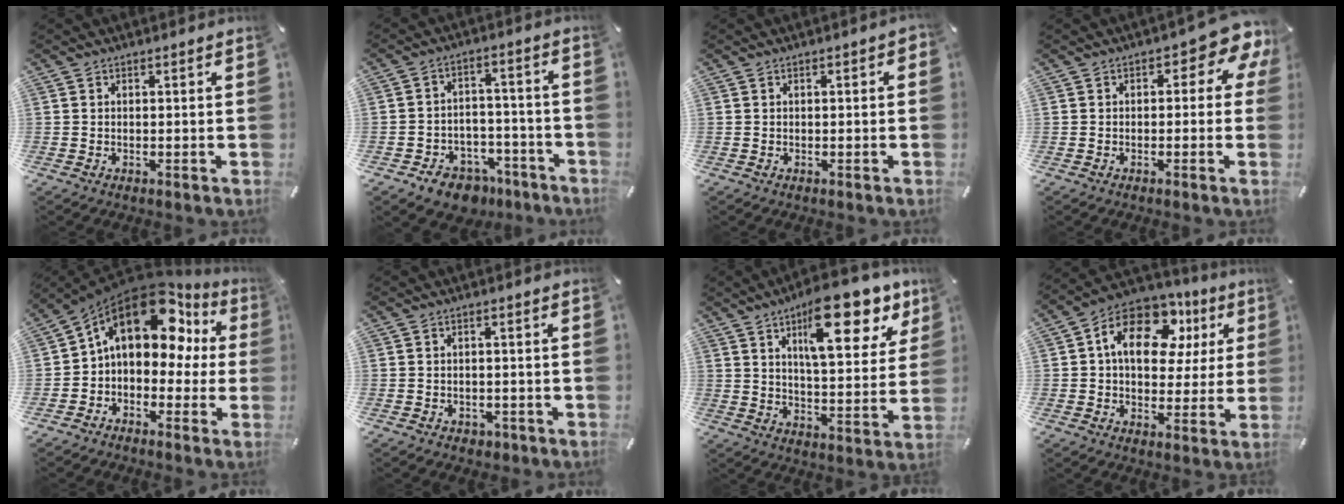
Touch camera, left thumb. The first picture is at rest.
{"total": 8.8, "force": [-6.3, 5.6, 2.5], "torque": [-0.031, 0.054, -0.106]}
{"total": 0.9, "force": [-0.2, 0.4, 0.8], "torque": [-0.014, 0.002, -0.005]}
{"total": 6.9, "force": [2.3, 3.2, 5.6], "torque": [-0.071, -0.015, 0.034]}
{"total": 16.3, "force": [6.7, 10.3, 10.8], "torque": [-0.172, -0.037, 0.108]}
{"total": 1.7, "force": [-0.8, 1.4, 0.4], "torque": [-0.007, 0.005, -0.018]}
{"total": 19.8, "force": [10.8, 7.8, 14.7], "torque": [-0.203, -0.054, 0.169]}
{"total": 16.6, "force": [5.7, 11.0, 11.1], "torque": [-0.176, -0.012, 0.101]}